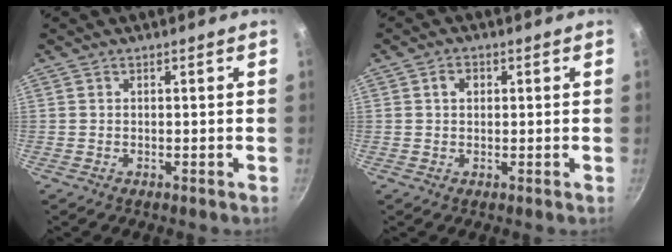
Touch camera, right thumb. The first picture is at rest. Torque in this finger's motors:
{"motor_torque": [-0.28, 0.31, 0.16, 0.01, -0.01]}